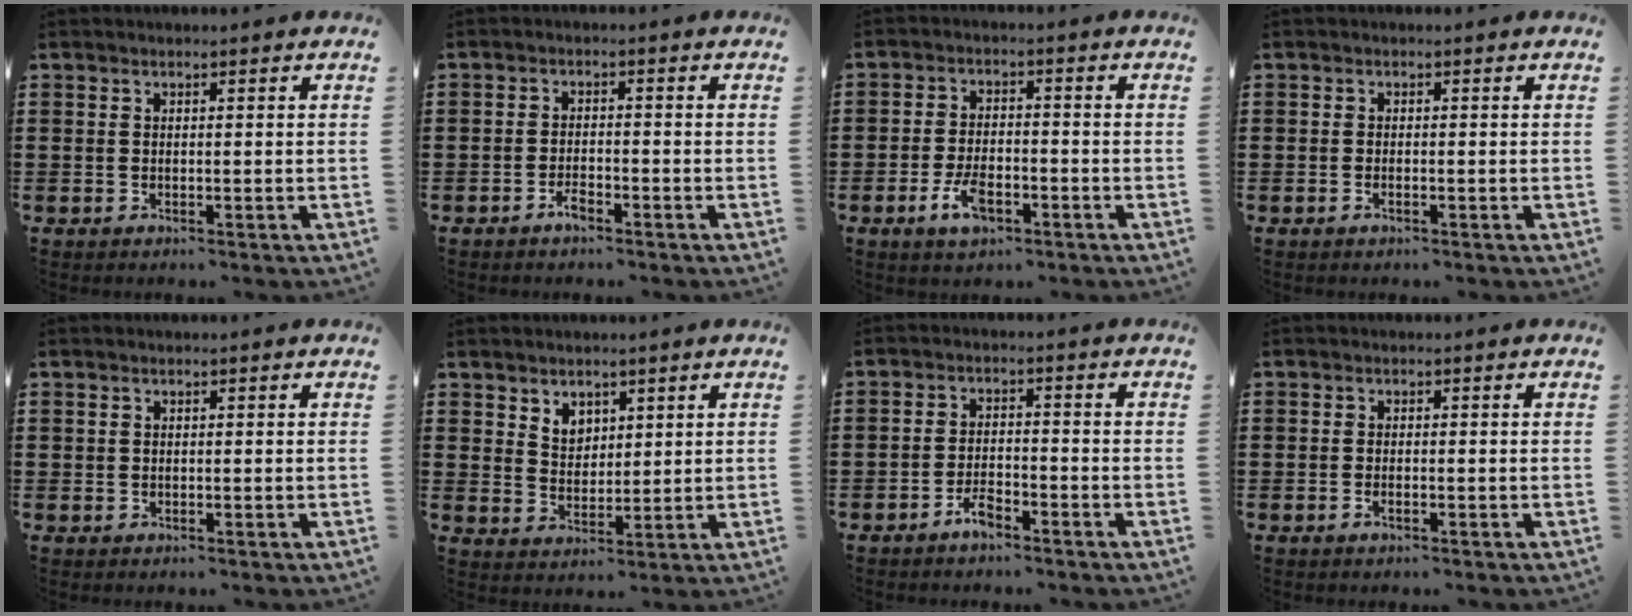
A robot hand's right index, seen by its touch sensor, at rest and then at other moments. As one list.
[{"total": 2.3, "force": [-1.6, 0.9, 1.4], "torque": [-0.033, -0.001, -0.033]}, {"total": 4.6, "force": [-1.9, 2.3, 3.5], "torque": [-0.079, -0.003, -0.039]}, {"total": 0.6, "force": [-0.3, 0.2, 0.5], "torque": [-0.012, -0.004, -0.005]}, {"total": 0.5, "force": [0.2, 0.5, 0.1], "torque": [-0.002, 0.003, 0.004]}, {"total": 3.8, "force": [2.8, 2.6, 0.4], "torque": [-0.019, 0.005, 0.053]}, {"total": 3.5, "force": [-2.6, 1.2, 1.9], "torque": [-0.042, 0.006, -0.053]}, {"total": 0.8, "force": [-0.4, 0.3, 0.6], "torque": [-0.014, -0.004, -0.007]}]